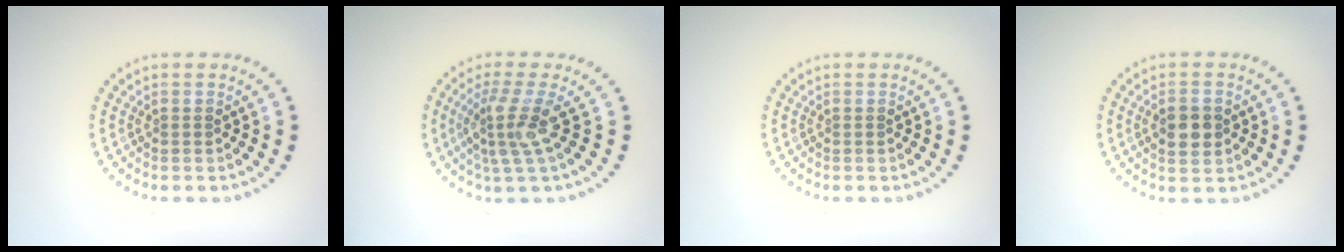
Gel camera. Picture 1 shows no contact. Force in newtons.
{"total": 3.5, "press": 2.6, "slide": 2.3}
{"total": 0.0}
{"total": 3.0, "press": 3.0, "slide": 0.1}